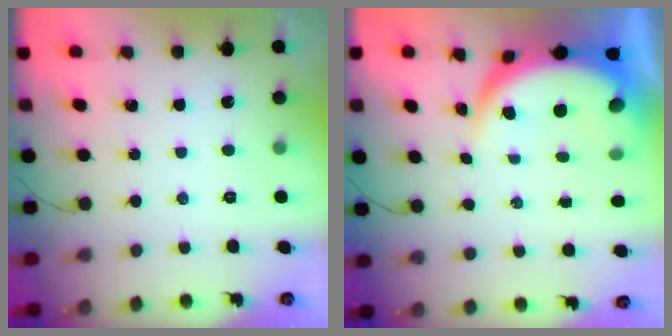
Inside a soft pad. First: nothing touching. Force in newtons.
{"total": 8.3, "press": 8.3, "slide": 0.6}